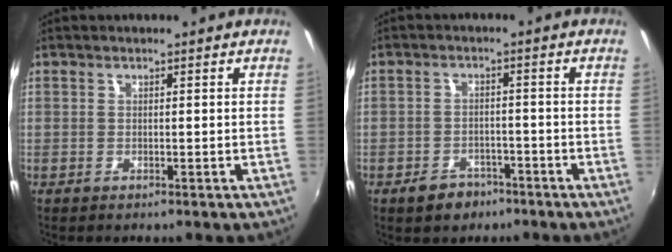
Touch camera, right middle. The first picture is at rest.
{"total": 5.1, "force": [-3.6, 3.3, 1.7], "torque": [-0.049, 0.005, -0.048]}